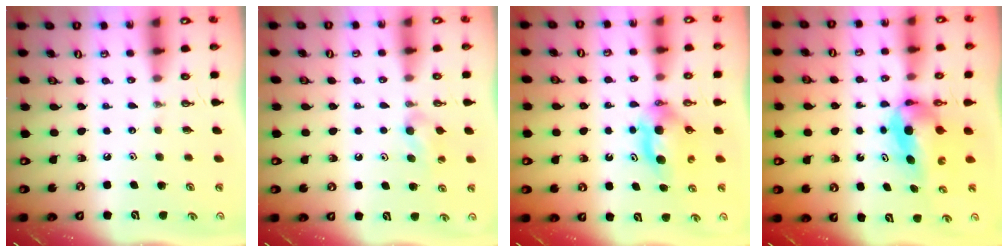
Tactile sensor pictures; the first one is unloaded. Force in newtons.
{"total": 9.6, "press": 5.8, "slide": 7.6}
{"total": 5.8, "press": 5.6, "slide": 1.4}
{"total": 5.6, "press": 5.1, "slide": 2.3}